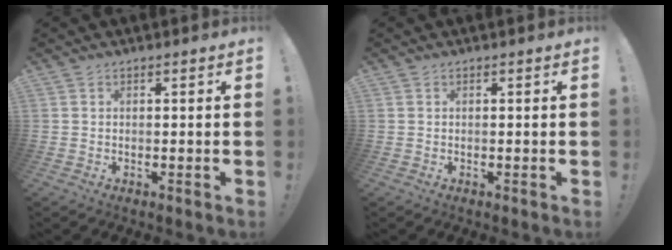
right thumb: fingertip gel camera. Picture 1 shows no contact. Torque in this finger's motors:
{"motor_torque": [-0.16, 0.14, -0.14, 0.08, 0.01]}